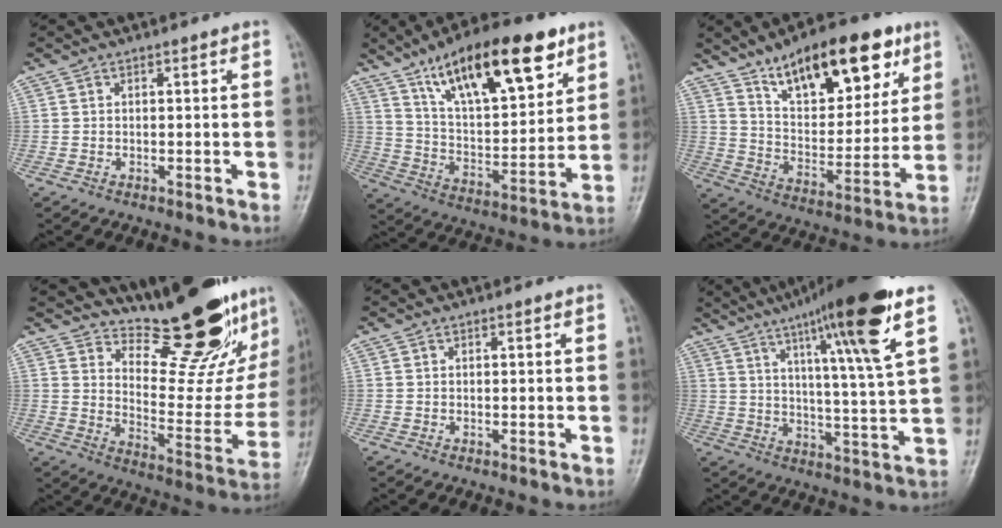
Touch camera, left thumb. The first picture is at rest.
{"total": 22.7, "force": [13.0, 8.4, 16.6], "torque": [-0.235, -0.042, 0.225]}
{"total": 21.5, "force": [12.4, 9.5, 14.9], "torque": [-0.178, -0.048, 0.206]}
{"total": 21.8, "force": [16.7, 6.9, 12.3], "torque": [-0.132, -0.132, 0.241]}
{"total": 0.0}
{"total": 19.2, "force": [10.6, 1.1, 16.0], "torque": [-0.241, -0.040, 0.162]}